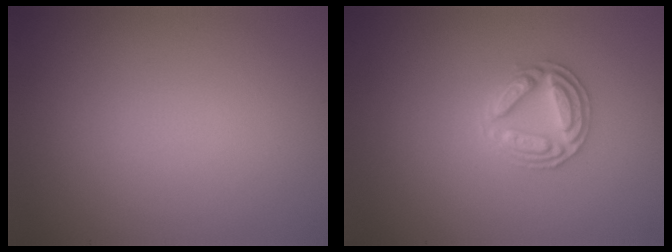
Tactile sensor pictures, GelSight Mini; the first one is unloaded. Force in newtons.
{"total": 2.9, "press": 2.9, "slide": 0.2}